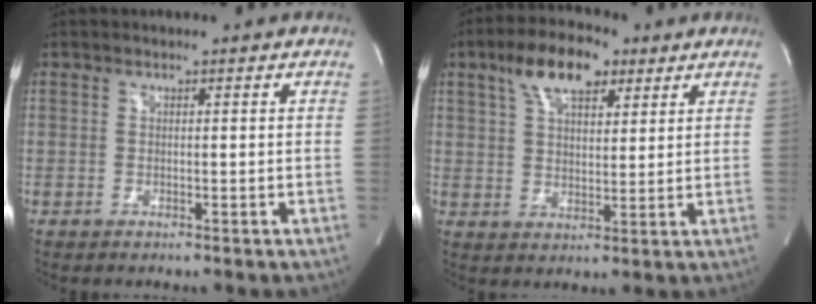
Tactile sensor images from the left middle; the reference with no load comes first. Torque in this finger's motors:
{"motor_torque": [1.13, -0.16, 0.11, 0.04]}